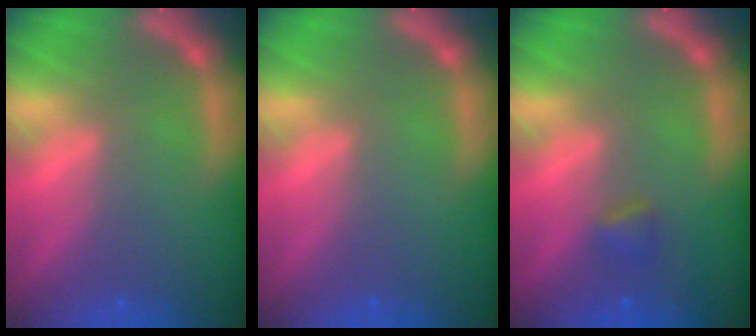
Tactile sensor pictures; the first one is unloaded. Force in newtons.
{"total": 0.0}
{"total": 1.4}